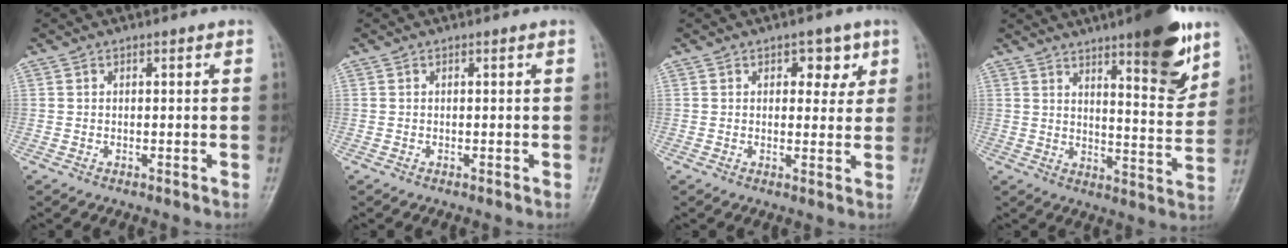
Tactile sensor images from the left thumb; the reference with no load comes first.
{"total": 0.0}
{"total": 4.8, "force": [2.2, 3.2, 2.9], "torque": [-0.003, -0.008, 0.024]}
{"total": 15.7, "force": [9.5, 3.8, 11.9], "torque": [-0.138, -0.058, 0.141]}